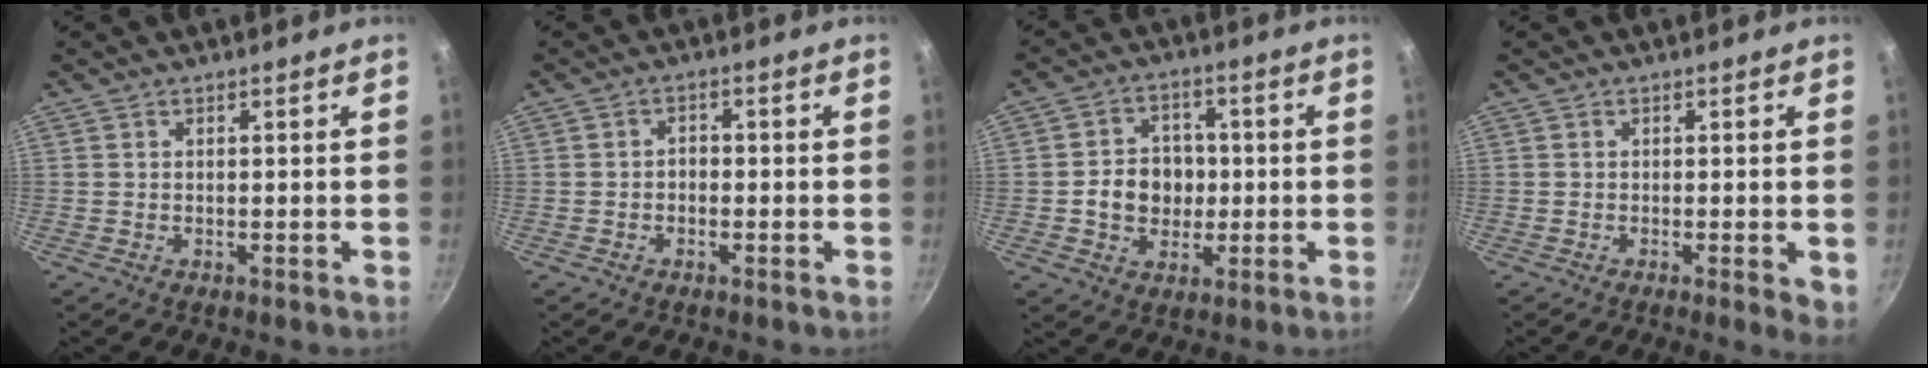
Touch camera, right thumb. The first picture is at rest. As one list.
[{"total": 1.9, "force": [-0.7, 1.4, 1.0], "torque": [-0.009, 0.013, -0.014]}, {"total": 8.9, "force": [-0.7, 7.4, 4.8], "torque": [-0.046, 0.013, -0.016]}, {"total": 3.4, "force": [-0.9, 0.9, 3.2], "torque": [-0.040, -0.005, -0.011]}]